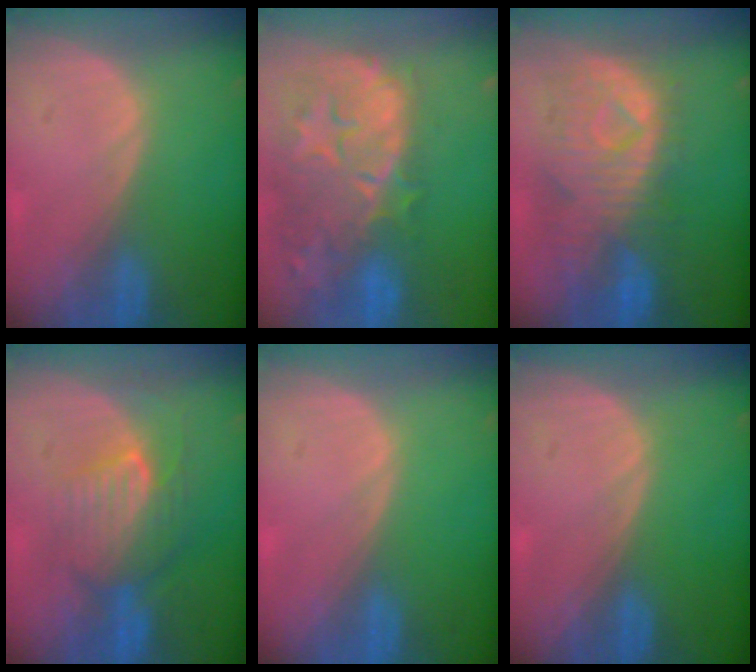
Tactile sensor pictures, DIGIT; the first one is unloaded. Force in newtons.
{"total": 14.6, "press": 11.8, "slide": 8.6}
{"total": 10.7, "press": 9.5, "slide": 4.9}
{"total": 7.7, "press": 7.7, "slide": 0.1}
{"total": 0.0}
{"total": 0.0}